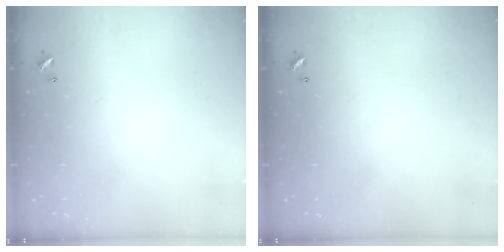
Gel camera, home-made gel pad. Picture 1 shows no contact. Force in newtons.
{"total": 0.0}